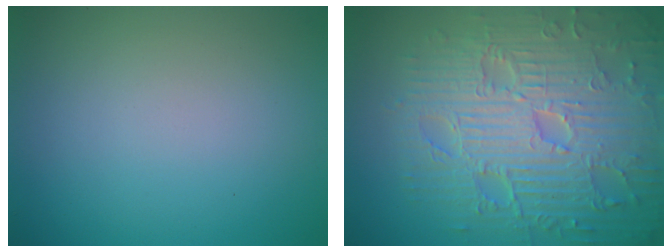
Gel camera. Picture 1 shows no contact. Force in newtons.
{"total": 10.5, "press": 7.1, "slide": 7.8}